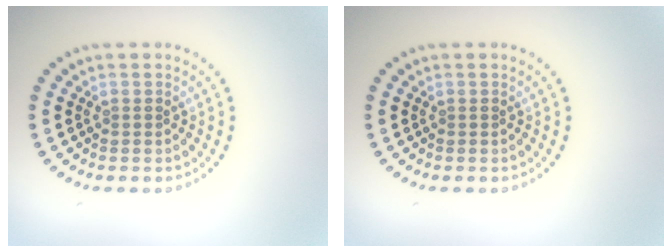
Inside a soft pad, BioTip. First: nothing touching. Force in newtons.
{"total": 0.0}